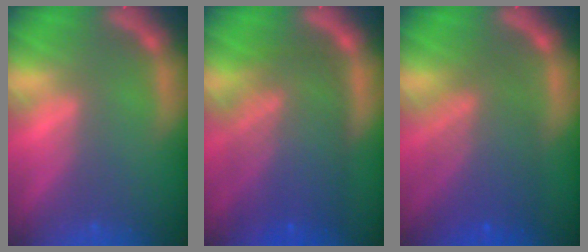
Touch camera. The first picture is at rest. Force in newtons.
{"total": 10.1}
{"total": 7.5}